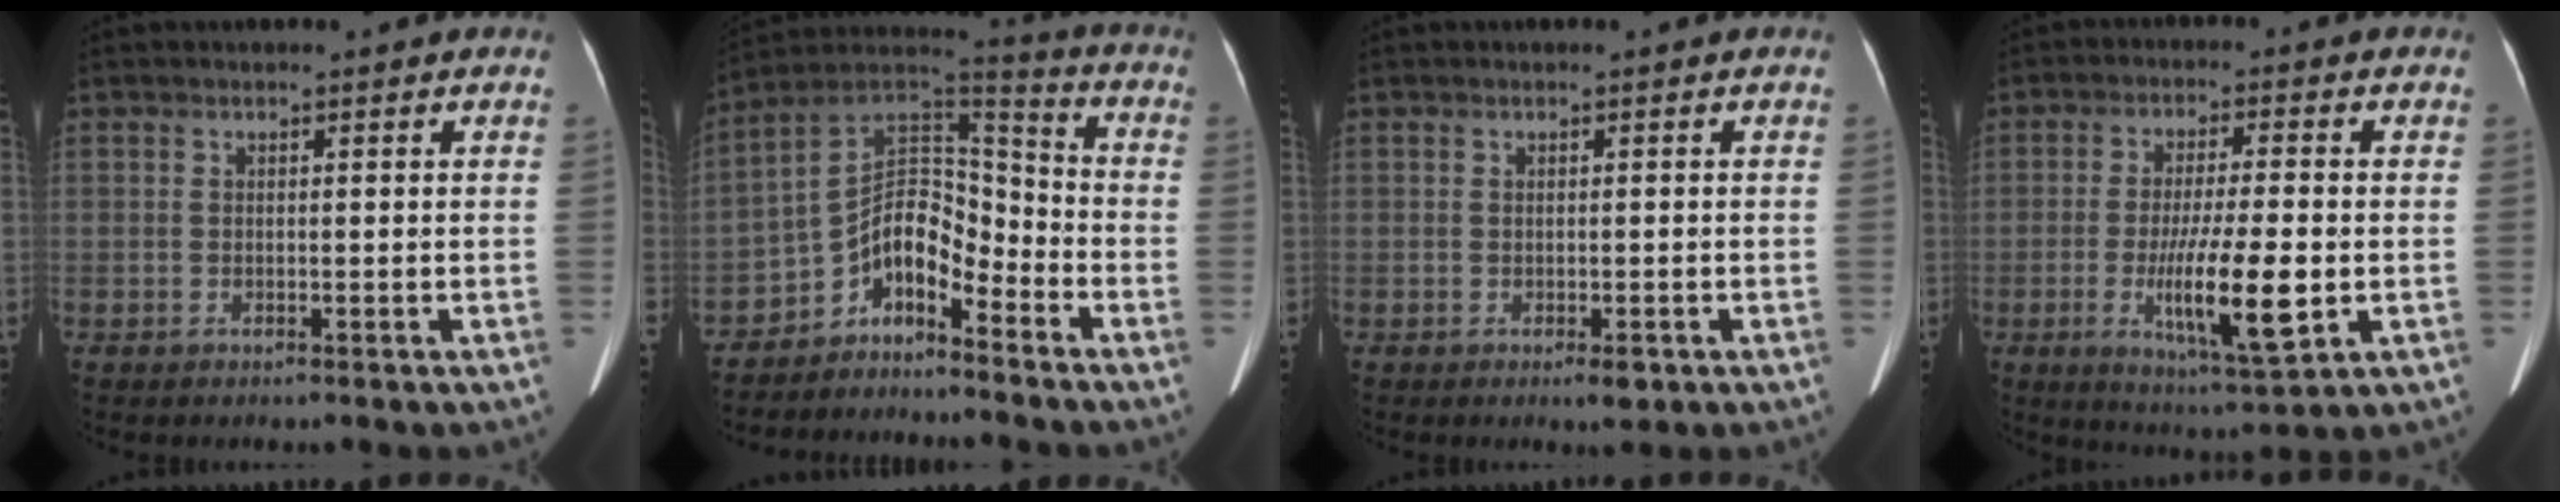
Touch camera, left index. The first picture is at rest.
{"total": 10.3, "force": [-7.1, 4.3, 6.0], "torque": [-0.101, 0.053, -0.128]}
{"total": 1.6, "force": [-0.8, 0.5, 1.2], "torque": [-0.018, -0.002, -0.007]}
{"total": 11.3, "force": [-2.5, 1.3, 10.9], "torque": [-0.194, -0.024, -0.041]}